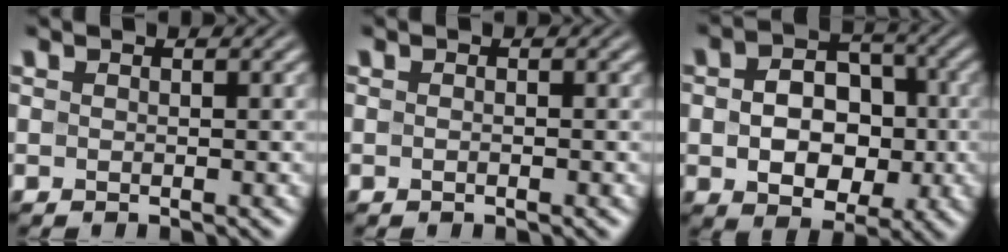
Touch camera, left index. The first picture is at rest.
{"total": 0.7, "force": [-0.4, 0.2, 0.5], "torque": [-0.009, -0.004, -0.010]}
{"total": 7.1, "force": [-1.0, 5.0, 5.0], "torque": [-0.084, -0.003, -0.017]}